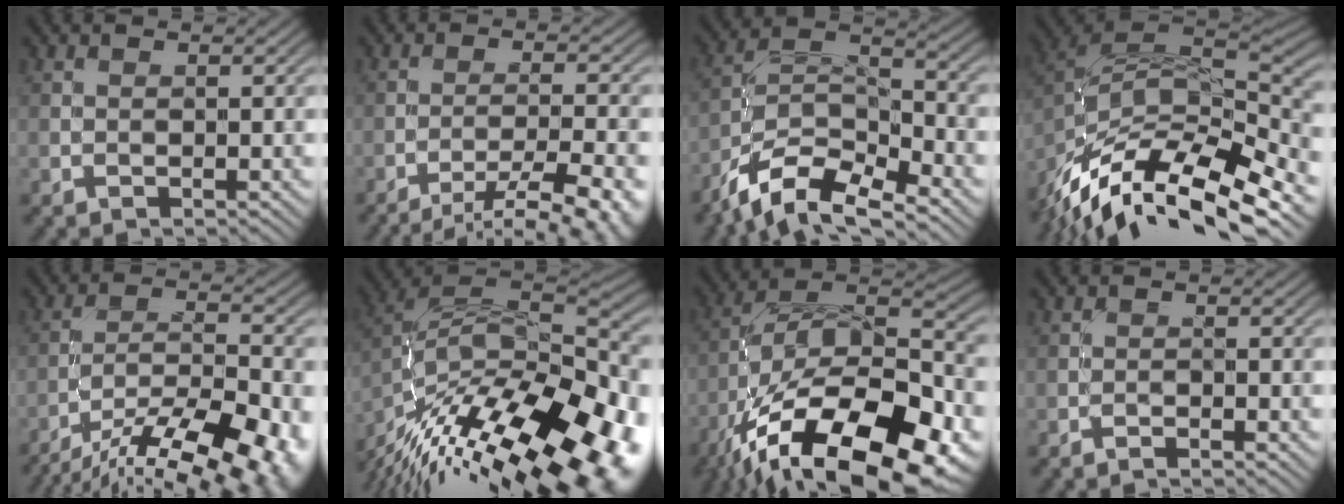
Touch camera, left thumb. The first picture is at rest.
{"total": 11.7, "force": [-9.0, 2.7, 7.0], "torque": [-0.109, -0.005, -0.110]}
{"total": 11.7, "force": [-8.4, 4.1, 7.0], "torque": [-0.135, -0.010, -0.169]}
{"total": 15.2, "force": [-8.6, 6.7, 10.7], "torque": [-0.227, -0.011, -0.156]}
{"total": 16.8, "force": [-12.6, 5.1, 9.9], "torque": [-0.148, -0.021, -0.183]}
{"total": 17.7, "force": [-10.1, 7.0, 12.7], "torque": [-0.219, 0.004, -0.159]}
{"total": 20.7, "force": [-11.5, 9.1, 14.6], "torque": [-0.267, -0.029, -0.174]}
{"total": 1.0, "force": [-0.9, -0.1, 0.5], "torque": [-0.011, 0.004, -0.019]}